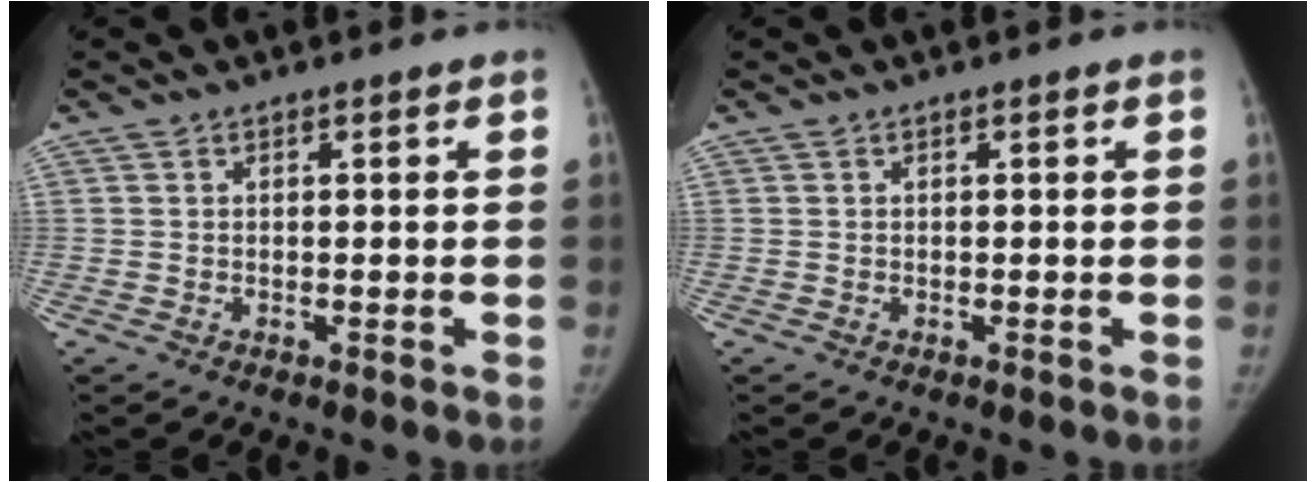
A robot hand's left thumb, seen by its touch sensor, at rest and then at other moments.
{"total": 0.0}